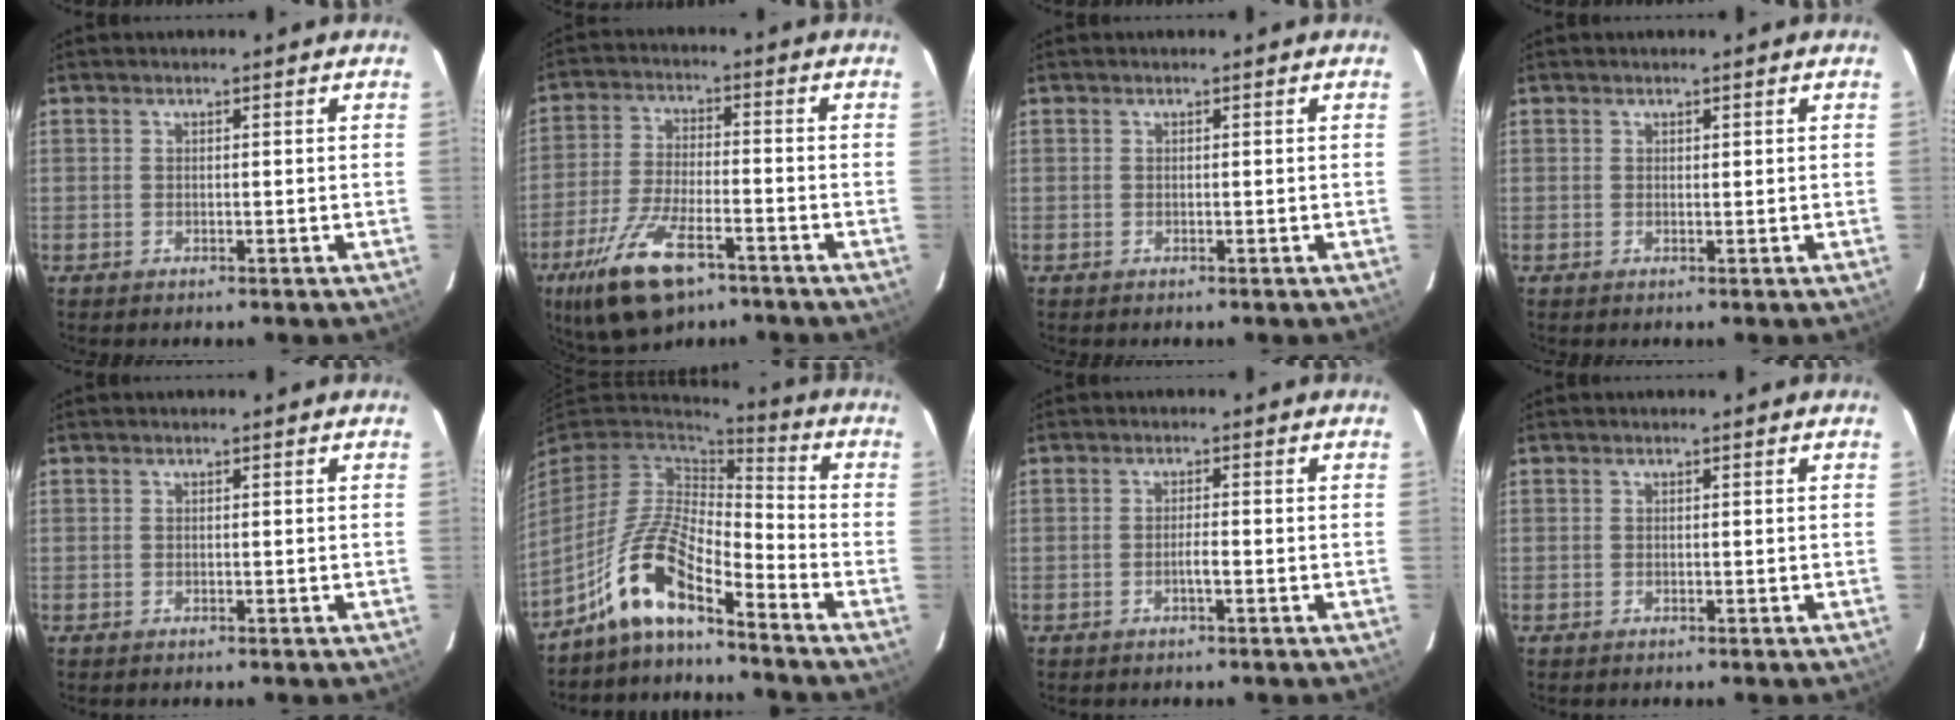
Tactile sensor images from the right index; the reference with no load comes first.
{"total": 12.2, "force": [-7.3, 3.9, 9.0], "torque": [-0.186, -0.017, -0.125]}
{"total": 0.0}
{"total": 0.0}
{"total": 0.0}
{"total": 10.9, "force": [-7.5, 2.4, 7.6], "torque": [-0.169, 0.017, -0.143]}
{"total": 1.5, "force": [-0.6, 0.1, 1.3], "torque": [-0.025, 0.002, -0.011]}
{"total": 0.0}